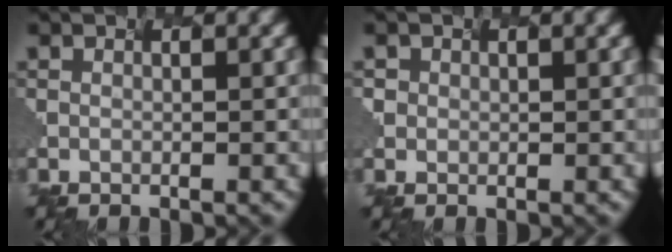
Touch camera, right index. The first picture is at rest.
{"total": 1.2, "force": [-0.1, -0.3, -1.2], "torque": [0.000, -0.005, 0.019]}